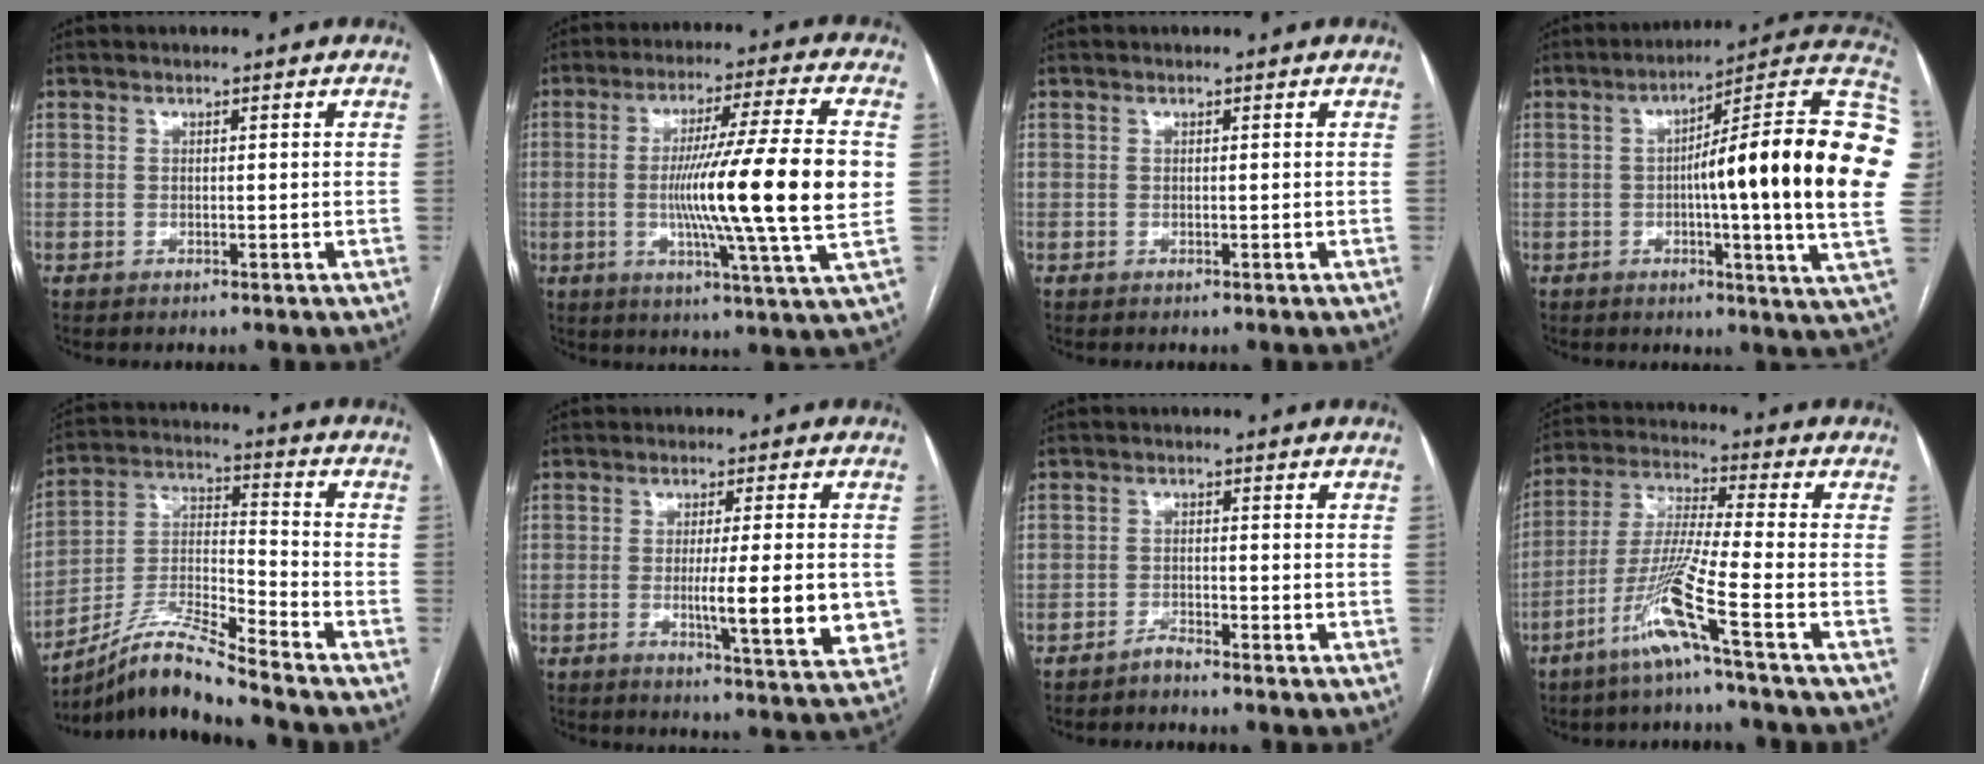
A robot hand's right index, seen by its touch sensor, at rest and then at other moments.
{"total": 18.6, "force": [-0.6, -1.3, 18.5], "torque": [-0.300, -0.008, -0.022]}
{"total": 0.0}
{"total": 26.7, "force": [1.3, 1.0, 26.6], "torque": [-0.265, 0.041, 0.010]}
{"total": 11.1, "force": [-9.8, -1.1, 5.2], "torque": [-0.110, 0.004, -0.182]}
{"total": 10.8, "force": [-1.5, 1.3, 10.6], "torque": [-0.144, -0.017, -0.020]}
{"total": 1.6, "force": [-1.5, -0.2, 0.2], "torque": [-0.001, -0.002, -0.029]}
{"total": 10.5, "force": [-5.7, -1.8, 8.7], "torque": [-0.179, -0.017, -0.120]}